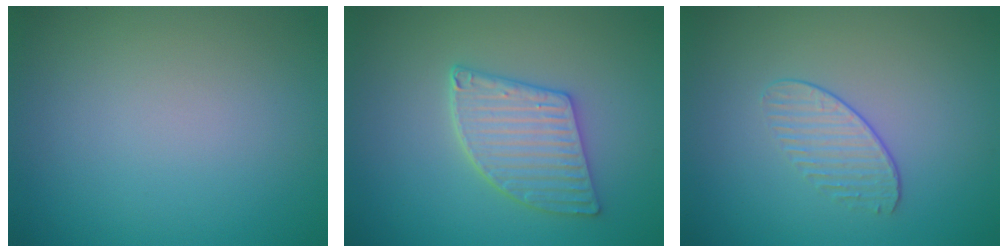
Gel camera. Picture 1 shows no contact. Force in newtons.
{"total": 4.1, "press": 3.6, "slide": 1.8}
{"total": 1.6, "press": 1.1, "slide": 1.2}